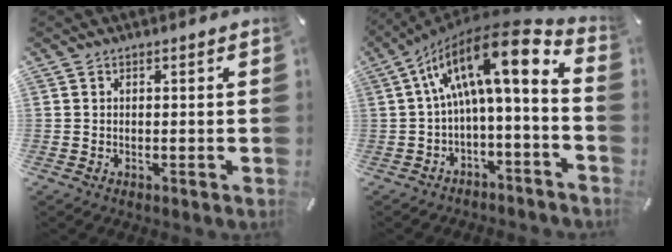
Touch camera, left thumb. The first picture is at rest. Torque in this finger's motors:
{"motor_torque": [0.20, 2.52, 1.78, -1.01, 0.61]}